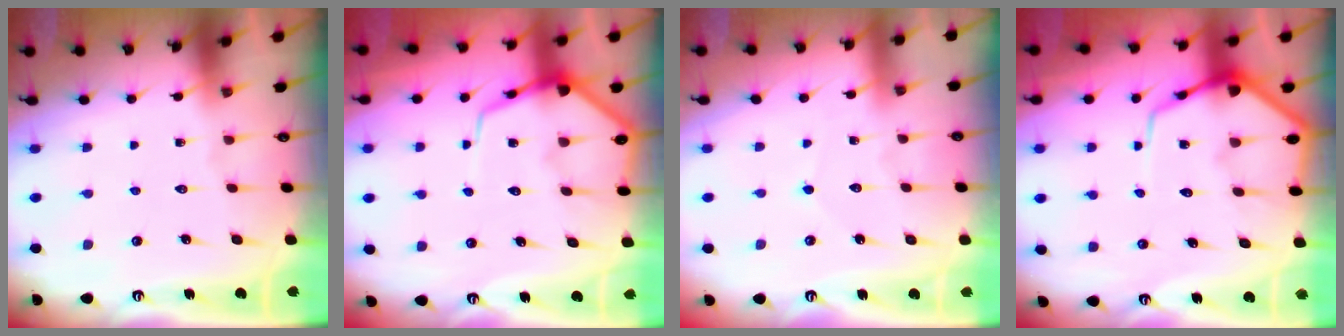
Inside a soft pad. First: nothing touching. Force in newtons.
{"total": 9.5, "press": 9.5, "slide": 0.9}
{"total": 2.1, "press": 2.1, "slide": 0.1}
{"total": 9.4, "press": 9.3, "slide": 0.9}